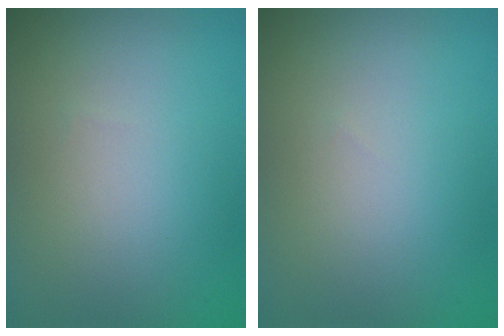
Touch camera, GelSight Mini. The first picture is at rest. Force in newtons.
{"total": 0.0}